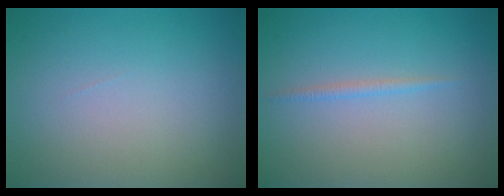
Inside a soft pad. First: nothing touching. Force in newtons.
{"total": 0.8, "press": 0.8, "slide": 0.0}